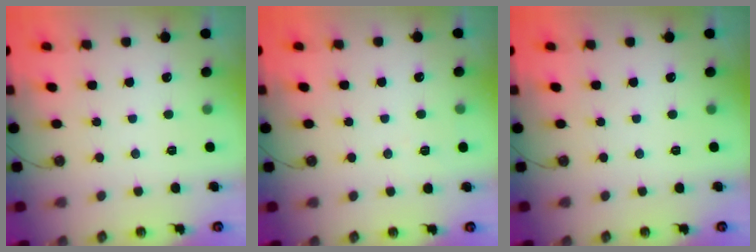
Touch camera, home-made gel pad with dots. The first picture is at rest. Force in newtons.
{"total": 5.6, "press": 4.6, "slide": 3.1}
{"total": 0.0}